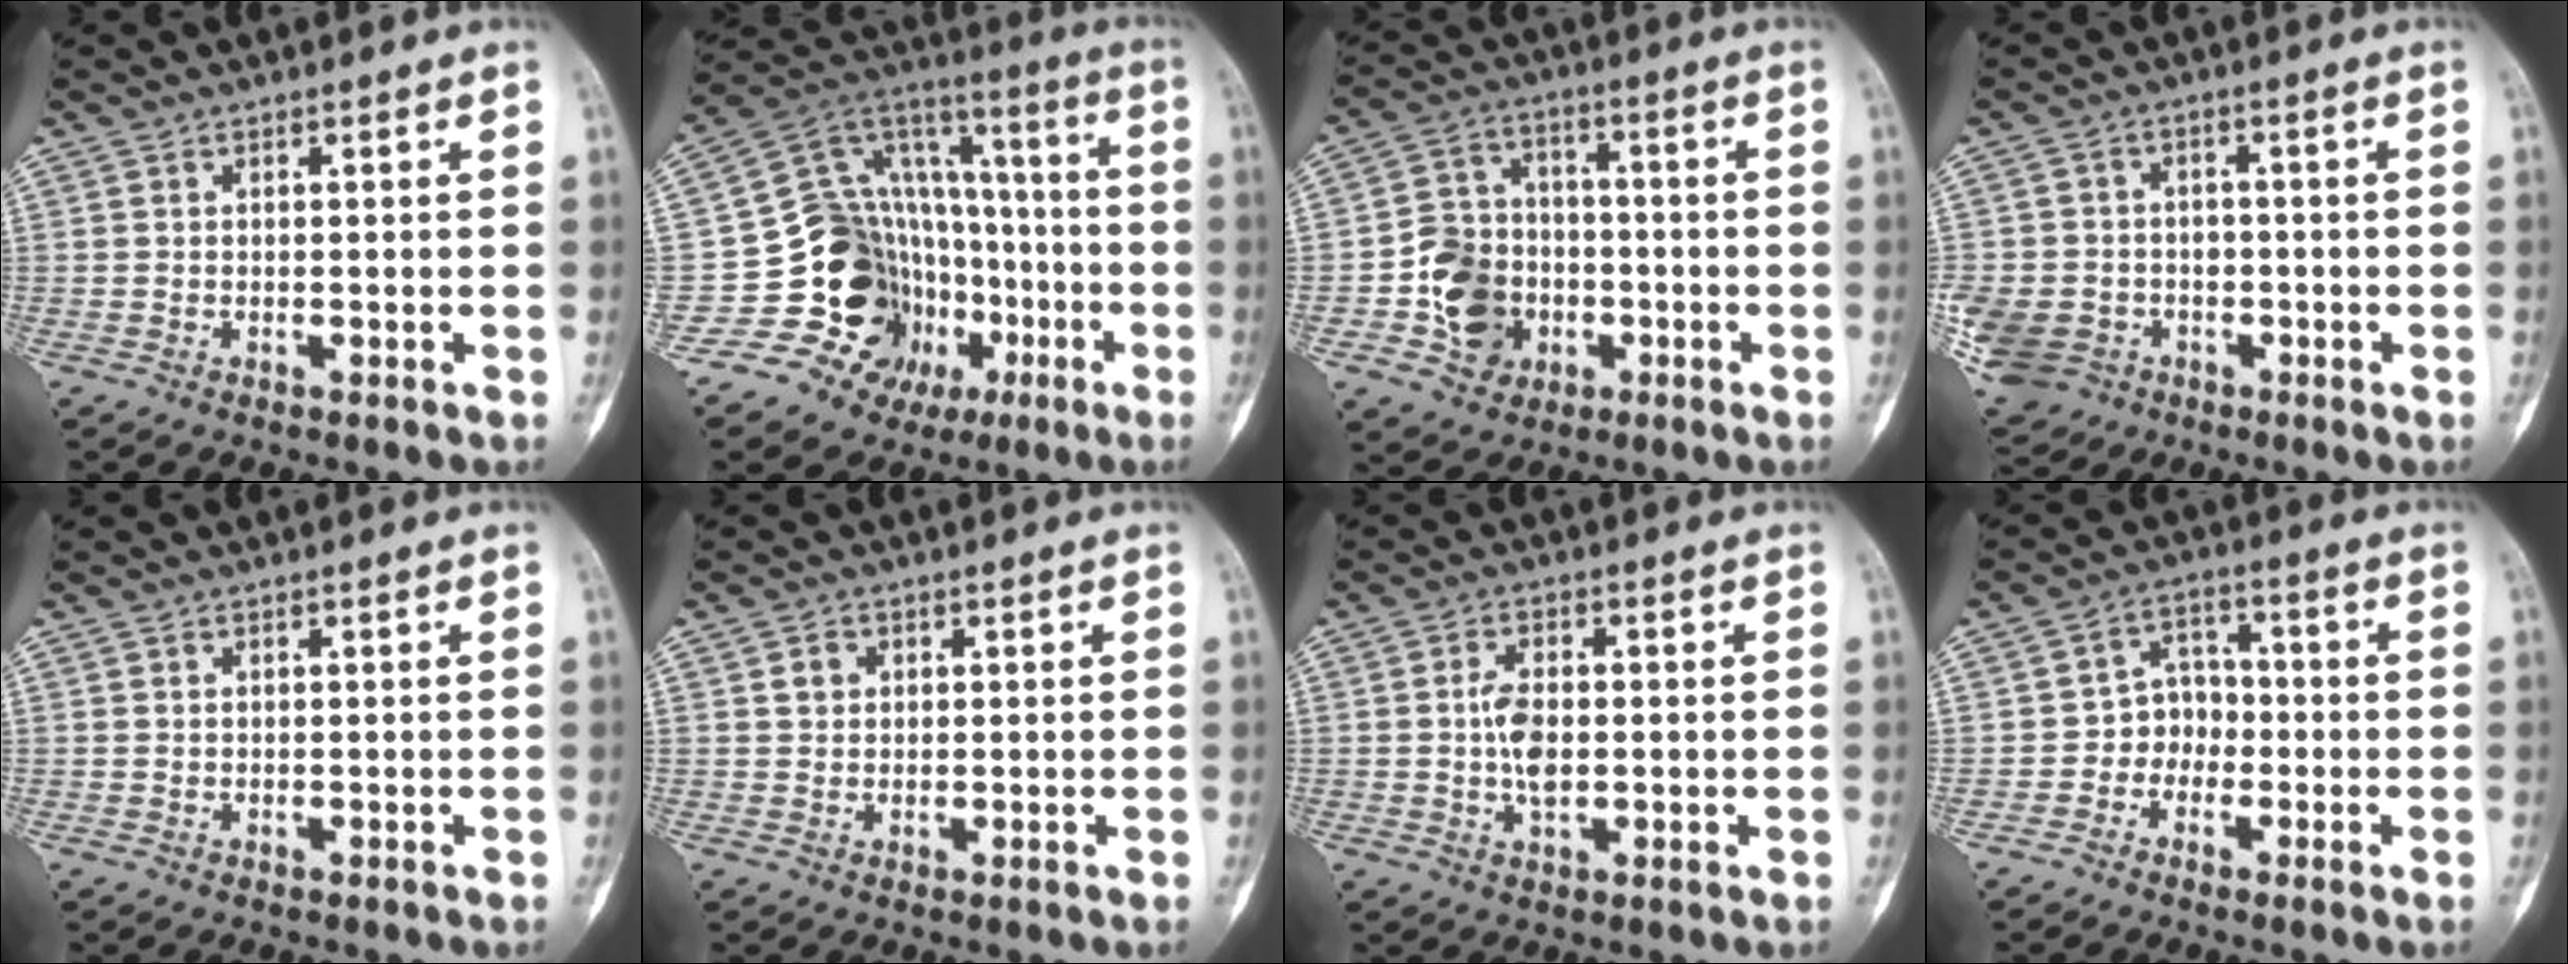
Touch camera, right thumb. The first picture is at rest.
{"total": 23.9, "force": [-7.2, 18.2, 13.7], "torque": [-0.165, 0.102, -0.105]}
{"total": 11.7, "force": [-3.1, 10.1, 5.1], "torque": [-0.048, 0.027, -0.054]}
{"total": 12.7, "force": [-4.3, 10.7, 5.4], "torque": [-0.129, 0.018, -0.061]}
{"total": 0.0}
{"total": 2.2, "force": [0.7, 1.9, 0.9], "torque": [-0.007, -0.002, 0.012]}
{"total": 5.3, "force": [0.0, 2.9, 4.4], "torque": [-0.080, 0.004, -0.003]}
{"total": 5.5, "force": [-1.7, 4.7, 2.4], "torque": [0.003, 0.025, -0.044]}